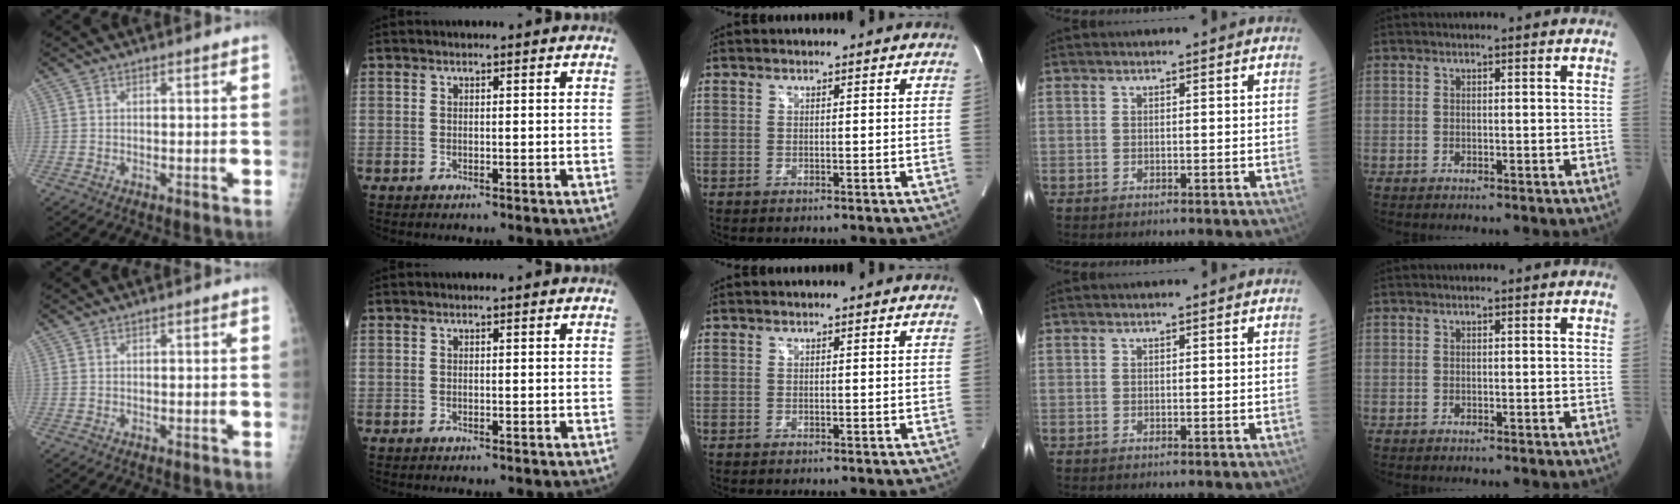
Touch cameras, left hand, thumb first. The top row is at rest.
{}